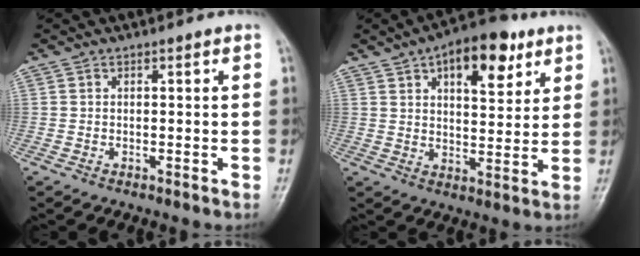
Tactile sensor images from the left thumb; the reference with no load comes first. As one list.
[{"total": 13.4, "force": [6.8, 6.6, 9.5], "torque": [-0.102, -0.018, 0.097]}]